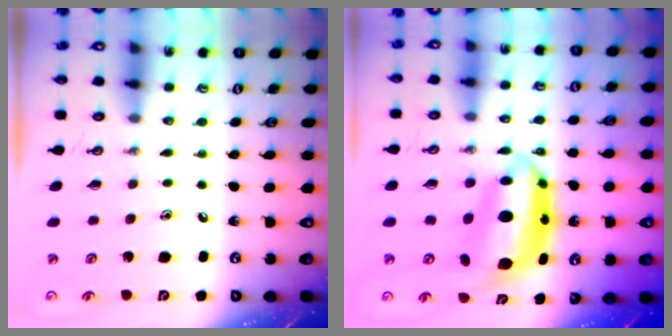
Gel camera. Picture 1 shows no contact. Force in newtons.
{"total": 9.6, "press": 9.6, "slide": 0.7}